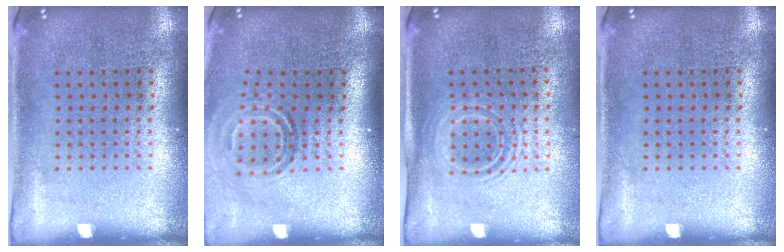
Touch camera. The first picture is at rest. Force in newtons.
{"total": 1.7, "press": 1.1, "slide": 1.3}
{"total": 1.4, "press": 1.2, "slide": 0.7}
{"total": 0.0}